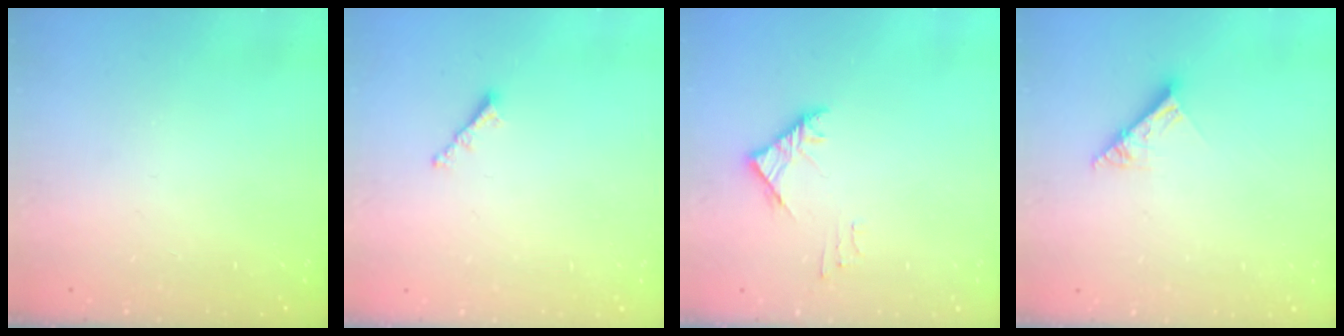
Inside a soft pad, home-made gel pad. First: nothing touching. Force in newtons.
{"total": 1.8, "press": 1.7, "slide": 0.5}
{"total": 3.3, "press": 3.2, "slide": 0.8}
{"total": 8.2, "press": 8.1, "slide": 1.0}